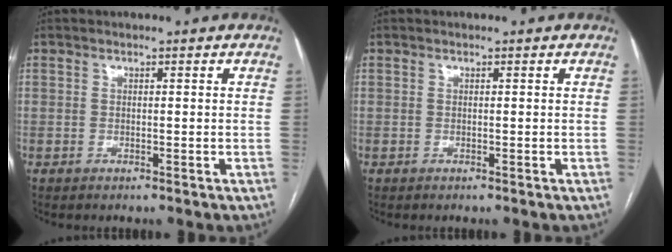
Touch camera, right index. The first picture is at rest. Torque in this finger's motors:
{"motor_torque": [0.00, 0.00, 0.00, 0.00]}